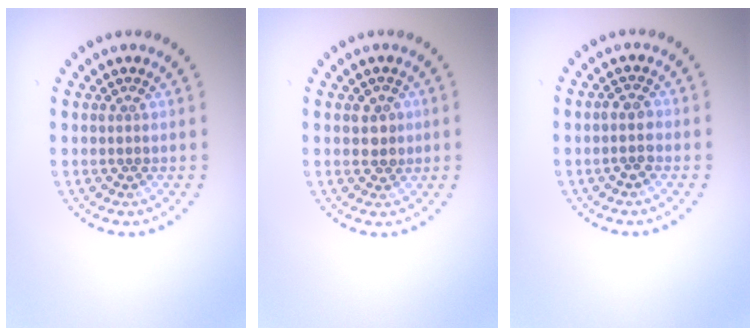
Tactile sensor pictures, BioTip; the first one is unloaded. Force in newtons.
{"total": 1.6, "press": 1.5, "slide": 0.5}
{"total": 1.7, "press": 1.6, "slide": 0.6}